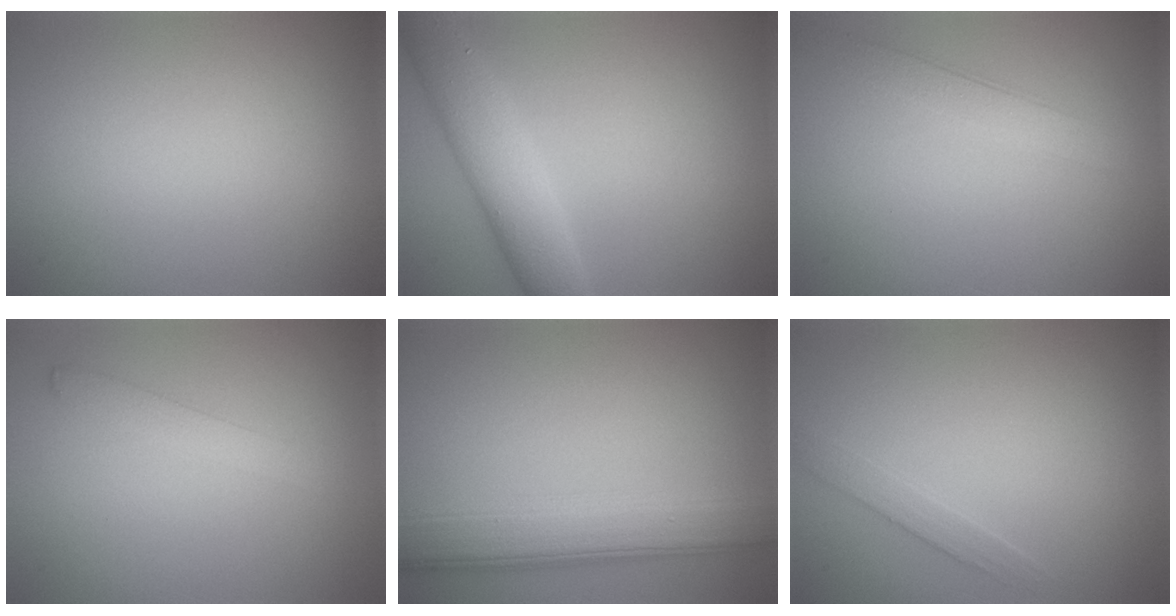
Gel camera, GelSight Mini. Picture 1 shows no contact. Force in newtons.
{"total": 4.9, "press": 4.9, "slide": 0.2}
{"total": 2.4, "press": 2.4, "slide": 0.1}
{"total": 1.7, "press": 1.7, "slide": 0.1}
{"total": 6.5, "press": 6.5, "slide": 0.1}
{"total": 1.4, "press": 1.4, "slide": 0.1}